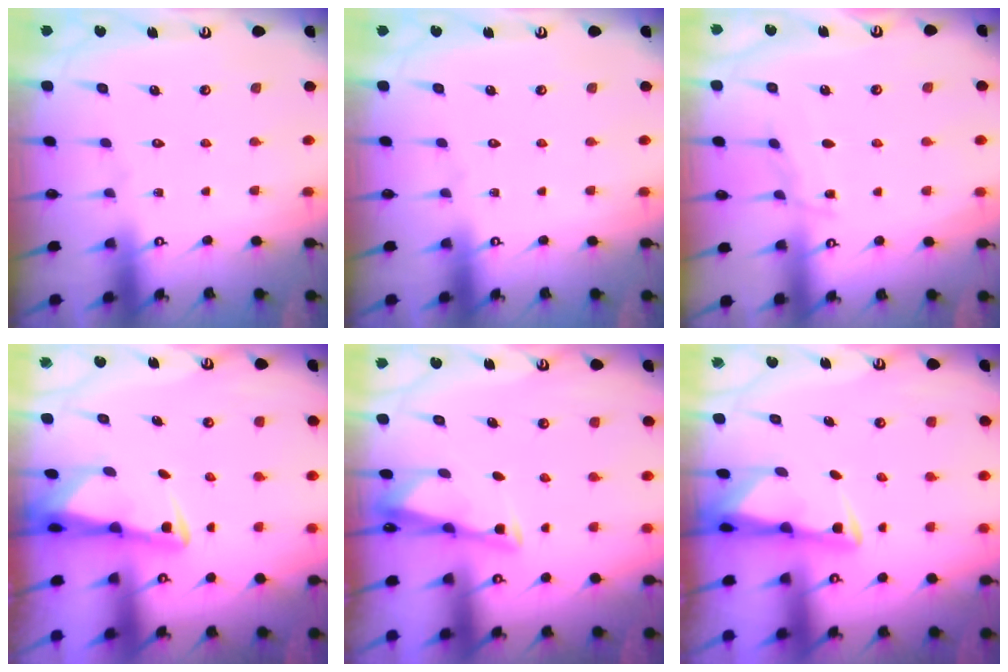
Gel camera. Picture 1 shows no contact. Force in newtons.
{"total": 0.0}
{"total": 3.6, "press": 3.6, "slide": 0.4}
{"total": 2.9, "press": 2.8, "slide": 0.6}
{"total": 3.2, "press": 3.2, "slide": 0.1}
{"total": 3.0, "press": 2.9, "slide": 0.5}